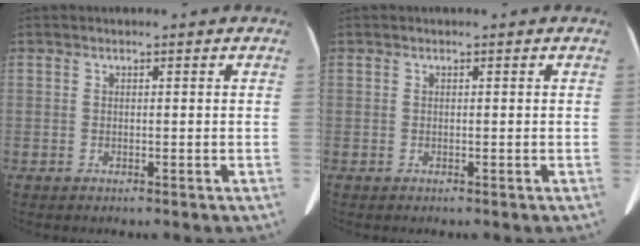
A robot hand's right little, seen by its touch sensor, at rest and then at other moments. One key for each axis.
{"total": 0.0}